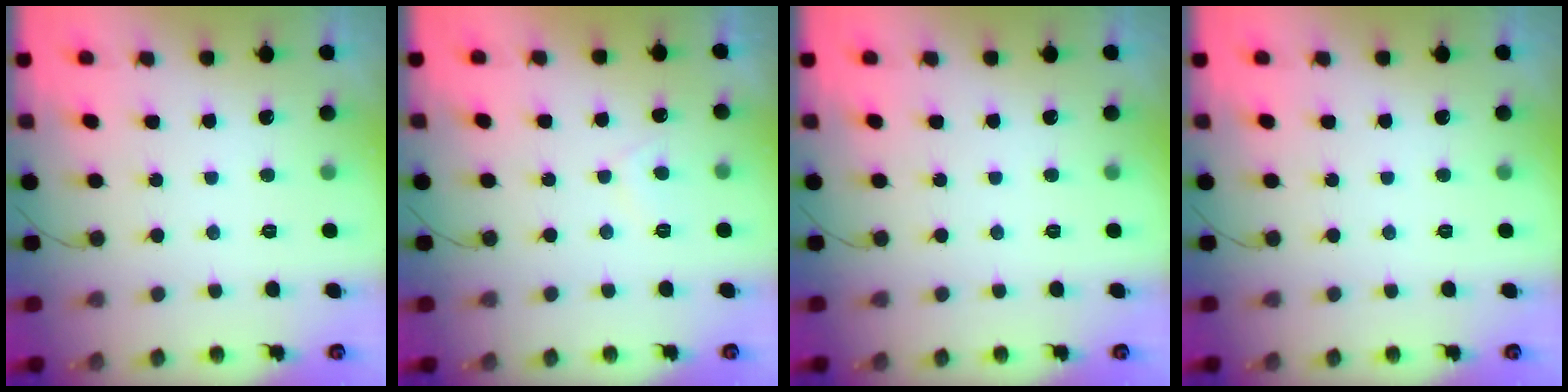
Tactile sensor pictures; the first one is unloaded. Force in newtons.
{"total": 2.6, "press": 2.5, "slide": 0.6}
{"total": 0.0}
{"total": 0.0}